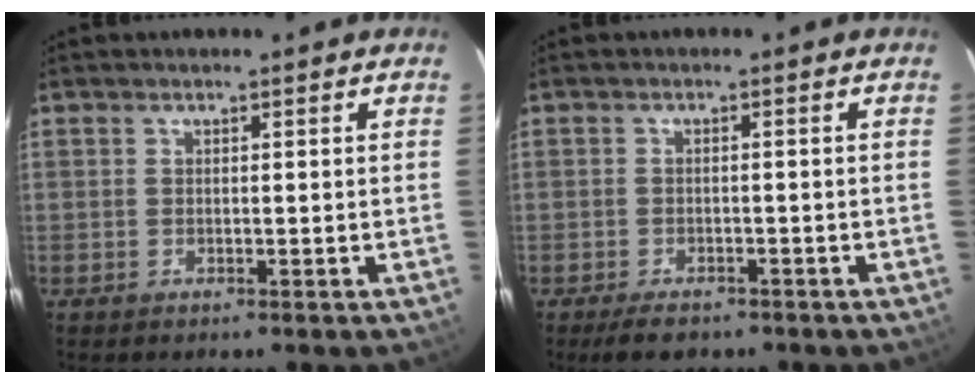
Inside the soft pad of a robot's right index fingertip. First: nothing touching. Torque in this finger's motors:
{"motor_torque": [-0.32, -0.24, -0.18, -0.08]}